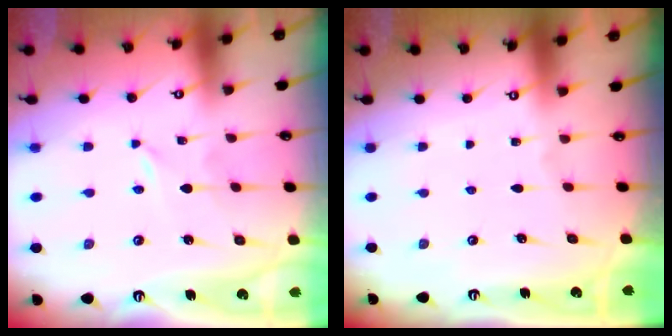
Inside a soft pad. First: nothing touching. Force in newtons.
{"total": 0.0}